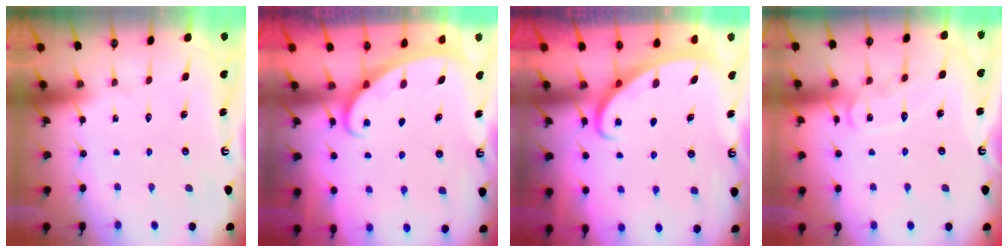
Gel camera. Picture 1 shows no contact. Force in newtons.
{"total": 2.2, "press": 2.2, "slide": 0.2}
{"total": 2.6, "press": 2.6, "slide": 0.3}
{"total": 10.7, "press": 10.6, "slide": 0.8}